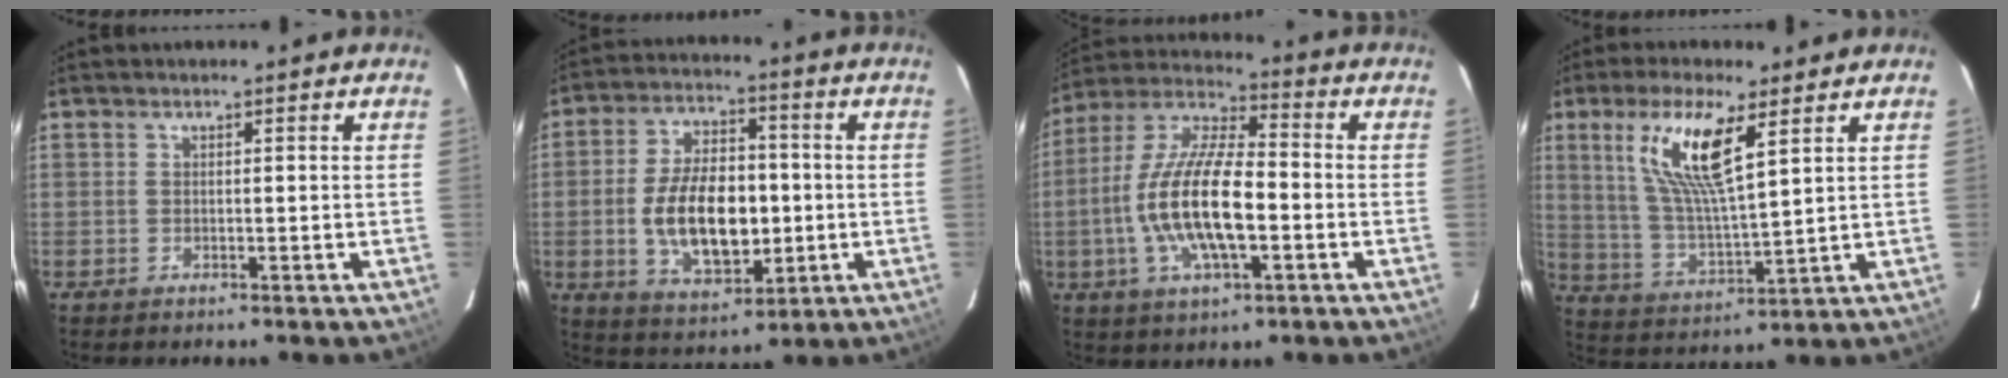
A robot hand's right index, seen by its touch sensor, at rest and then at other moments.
{"total": 14.8, "force": [-1.7, 8.2, 12.3], "torque": [-0.237, 0.005, -0.016]}
{"total": 16.8, "force": [-3.4, 5.8, 15.4], "torque": [-0.307, -0.002, -0.067]}
{"total": 13.2, "force": [6.3, 2.9, 11.2], "torque": [-0.222, 0.003, 0.131]}